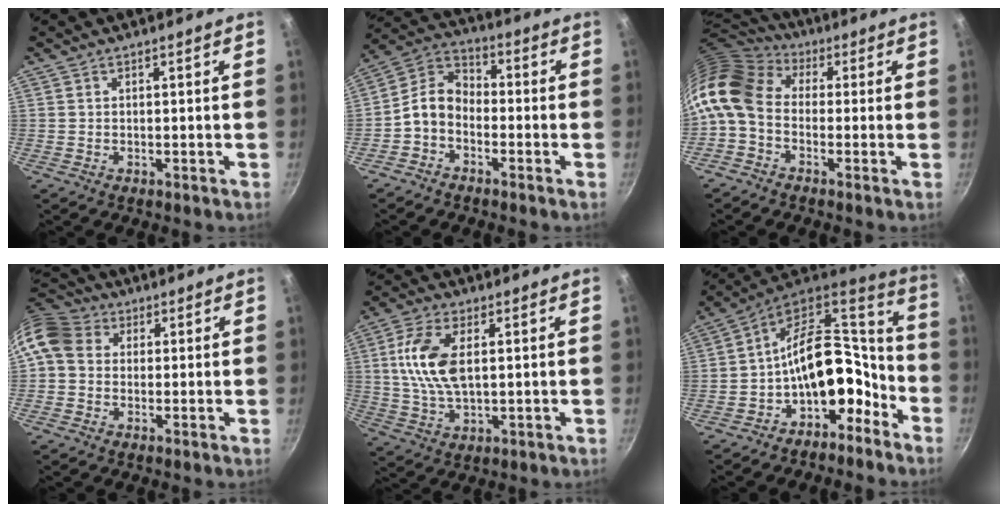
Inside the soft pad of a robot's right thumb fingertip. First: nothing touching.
{"total": 7.8, "force": [-2.7, 5.5, 4.8], "torque": [-0.081, 0.048, -0.073]}
{"total": 14.6, "force": [-0.6, 10.6, 10.1], "torque": [-0.210, 0.035, -0.037]}
{"total": 9.9, "force": [1.6, 8.3, 5.3], "torque": [-0.090, 0.019, 0.011]}
{"total": 10.8, "force": [1.9, 5.5, 9.1], "torque": [-0.177, 0.002, 0.037]}
{"total": 16.1, "force": [-5.9, 9.9, 11.2], "torque": [-0.129, 0.089, -0.099]}